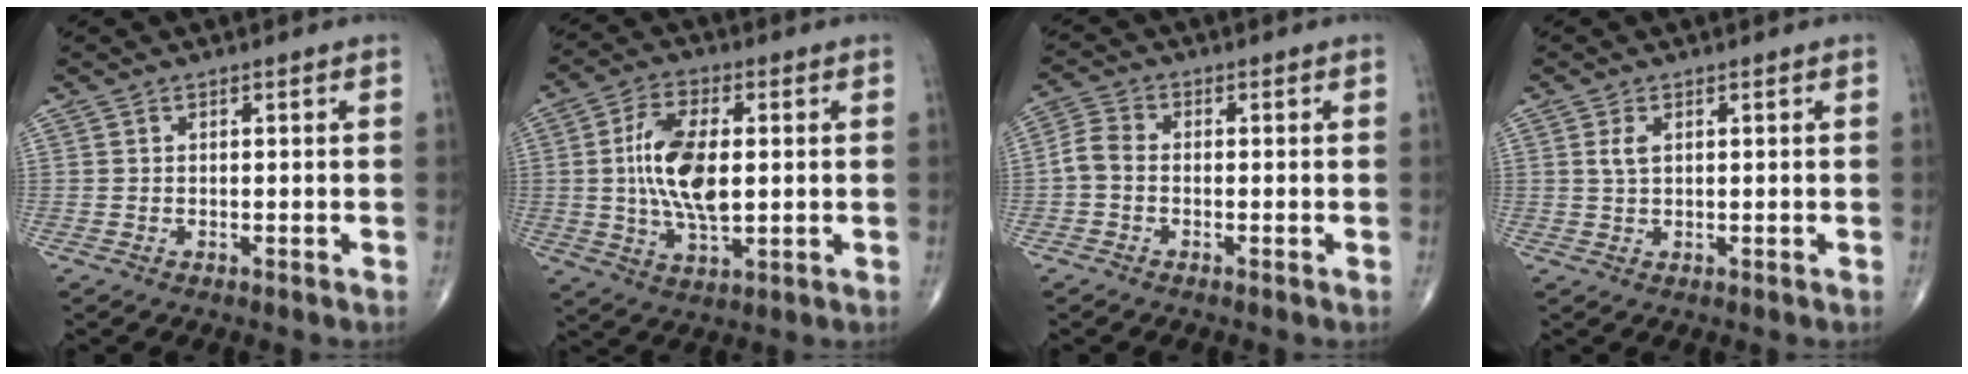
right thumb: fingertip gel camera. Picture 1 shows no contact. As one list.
[{"total": 12.8, "force": [0.8, 6.1, 11.2], "torque": [-0.212, -0.001, 0.015]}, {"total": 3.7, "force": [-0.9, 2.5, 2.6], "torque": [-0.055, 0.011, -0.029]}, {"total": 2.1, "force": [0.7, 1.0, 1.7], "torque": [-0.038, 0.004, 0.016]}]